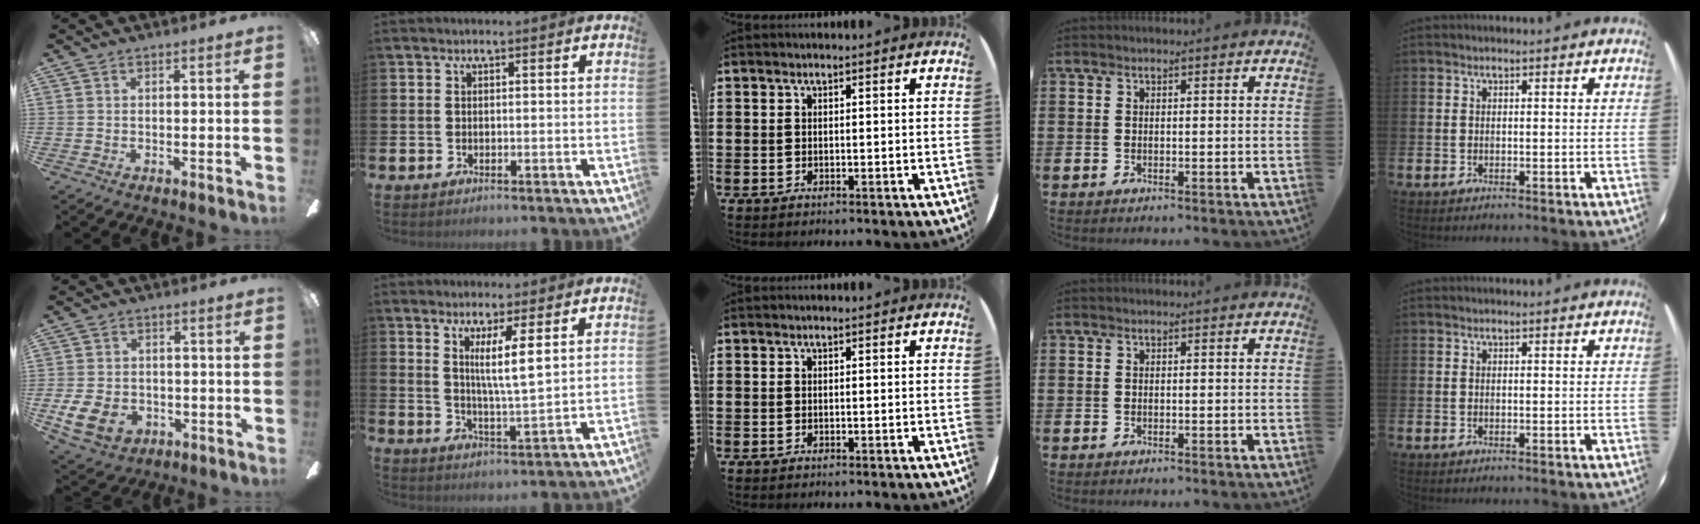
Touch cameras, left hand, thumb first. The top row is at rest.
{"thumb": {"total": 9.5, "force": [-3.1, 7.1, 5.6], "torque": [-0.128, 0.012, -0.056]}, "index": {"total": 5.3, "force": [3.7, 0.0, 3.9], "torque": [-0.068, -0.027, 0.056]}}